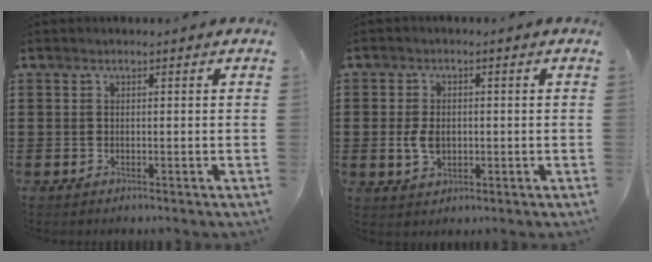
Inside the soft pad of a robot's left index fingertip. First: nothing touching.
{"total": 4.2, "force": [-0.2, 2.8, 3.2], "torque": [-0.078, 0.002, -0.008]}